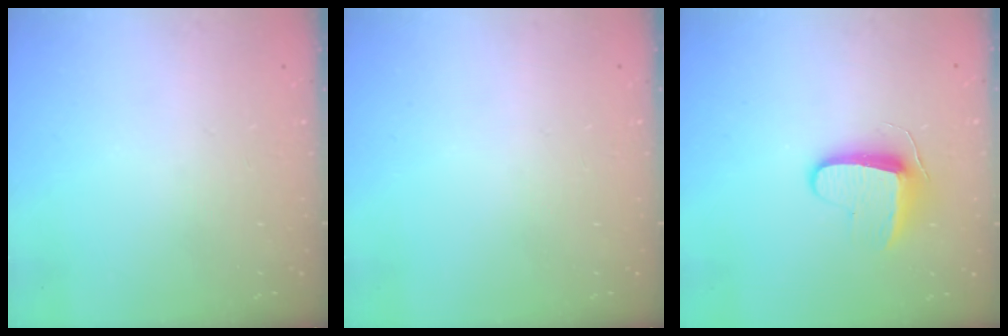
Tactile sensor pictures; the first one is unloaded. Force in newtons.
{"total": 0.0}
{"total": 9.2, "press": 9.2, "slide": 0.7}